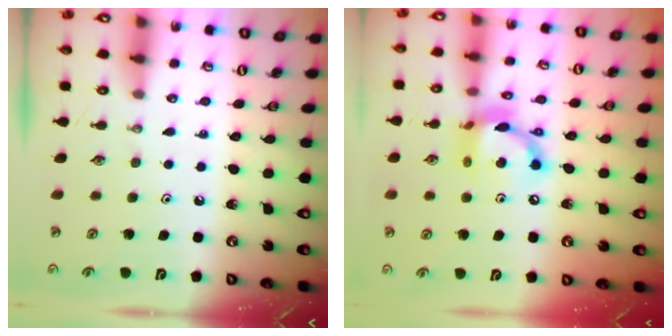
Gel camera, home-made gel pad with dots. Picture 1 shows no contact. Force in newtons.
{"total": 13.1, "press": 13.0, "slide": 0.9}